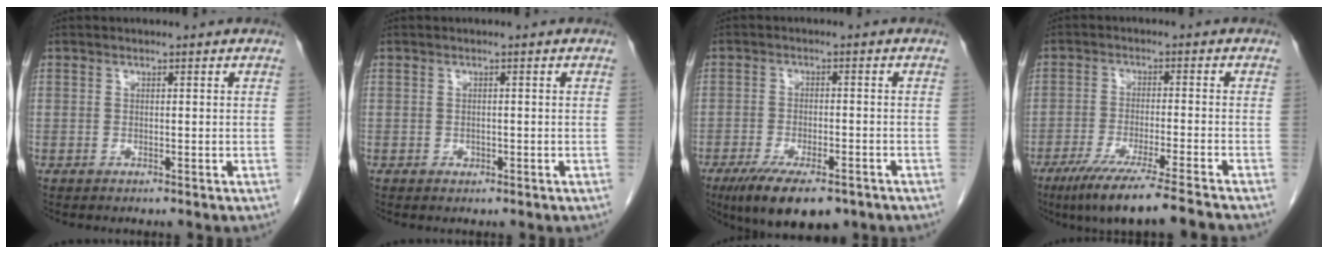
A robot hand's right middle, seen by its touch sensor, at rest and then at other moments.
{"total": 0.7, "force": [-0.3, 0.5, 0.3], "torque": [-0.005, 0.002, -0.004]}
{"total": 11.0, "force": [-7.6, 3.4, 7.1], "torque": [-0.113, -0.015, -0.116]}
{"total": 12.5, "force": [-10.1, -1.2, 7.2], "torque": [-0.103, -0.041, -0.160]}